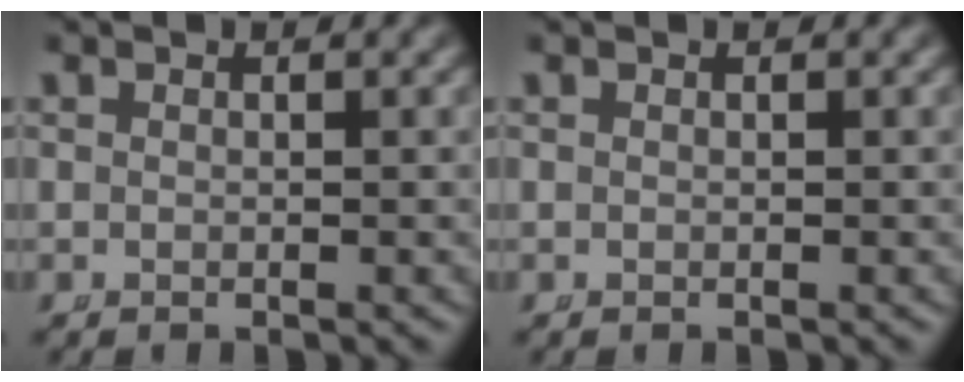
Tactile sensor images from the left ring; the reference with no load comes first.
{"total": 0.0}